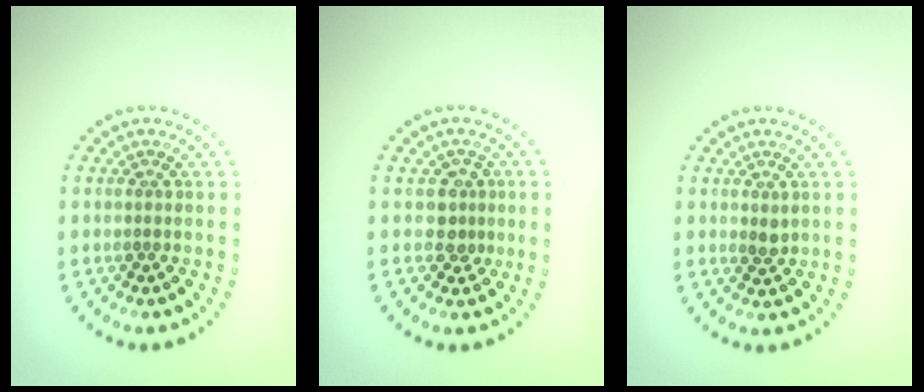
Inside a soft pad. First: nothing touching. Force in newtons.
{"total": 2.0, "press": 1.7, "slide": 1.1}
{"total": 0.9, "press": 0.9, "slide": 0.2}